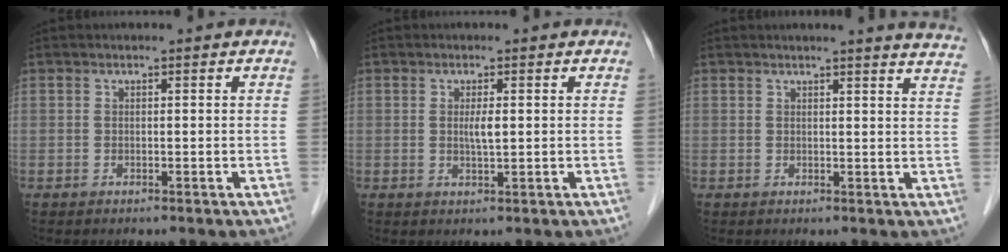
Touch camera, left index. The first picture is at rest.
{"total": 1.8, "force": [-0.2, 0.2, 1.8], "torque": [-0.037, -0.007, -0.003]}
{"total": 9.4, "force": [8.9, -0.6, 3.0], "torque": [-0.027, -0.062, 0.069]}